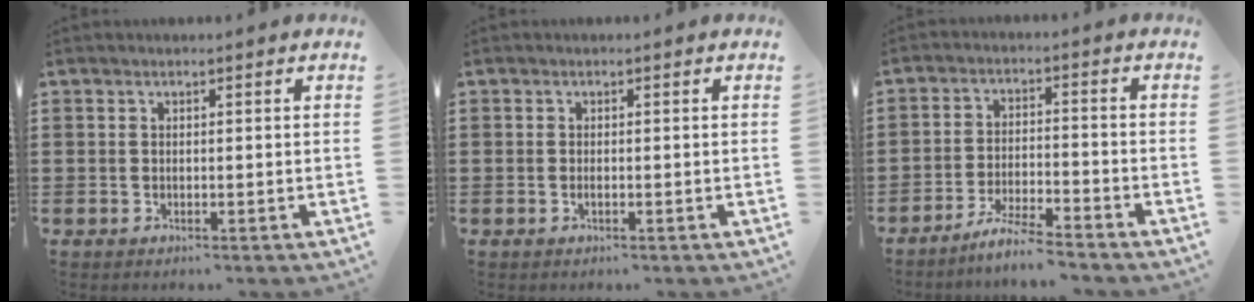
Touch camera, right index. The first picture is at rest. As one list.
[{"total": 0.5, "force": [-0.3, 0.0, 0.5], "torque": [-0.009, -0.005, -0.003]}, {"total": 5.3, "force": [-5.0, -0.4, 1.8], "torque": [-0.044, -0.008, -0.099]}]